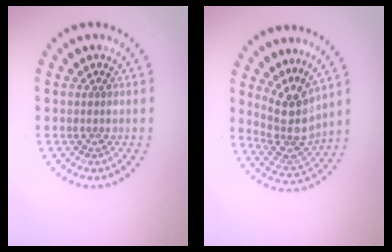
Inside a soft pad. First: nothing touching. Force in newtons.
{"total": 4.1, "press": 3.1, "slide": 2.7}